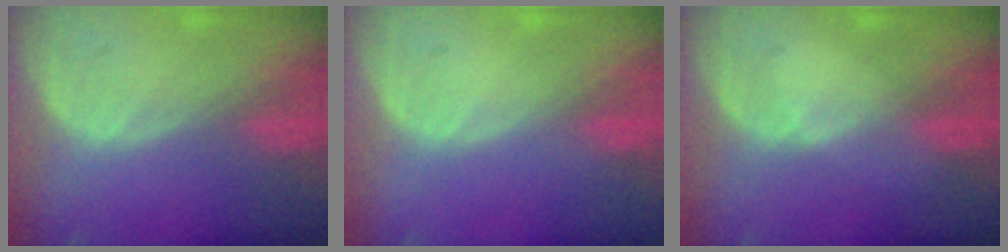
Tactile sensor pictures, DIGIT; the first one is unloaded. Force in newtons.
{"total": 0.0}
{"total": 0.8, "press": 0.8, "slide": 0.1}